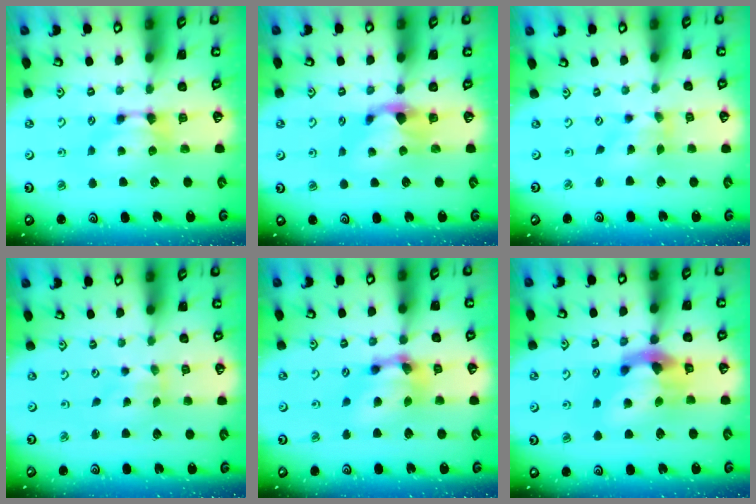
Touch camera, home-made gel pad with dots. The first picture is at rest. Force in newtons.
{"total": 1.4, "press": 0.6, "slide": 1.3}
{"total": 1.6, "press": 0.9, "slide": 1.4}
{"total": 3.2, "press": 3.1, "slide": 0.7}
{"total": 6.5, "press": 6.0, "slide": 2.4}
{"total": 6.4, "press": 6.0, "slide": 2.2}